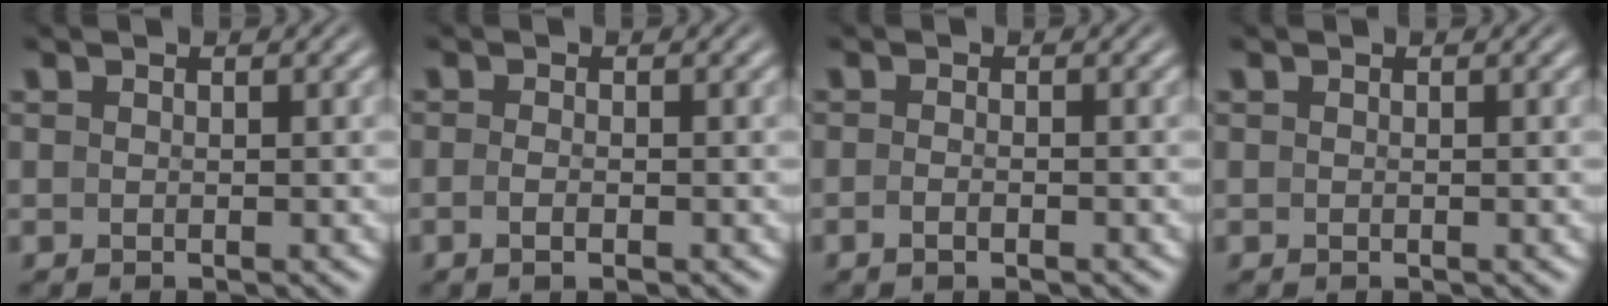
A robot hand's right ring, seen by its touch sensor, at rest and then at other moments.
{"total": 1.3, "force": [-1.0, -0.1, 0.9], "torque": [-0.024, -0.004, -0.015]}
{"total": 1.2, "force": [-1.1, -0.1, 0.6], "torque": [-0.015, -0.001, -0.019]}
{"total": 0.0}